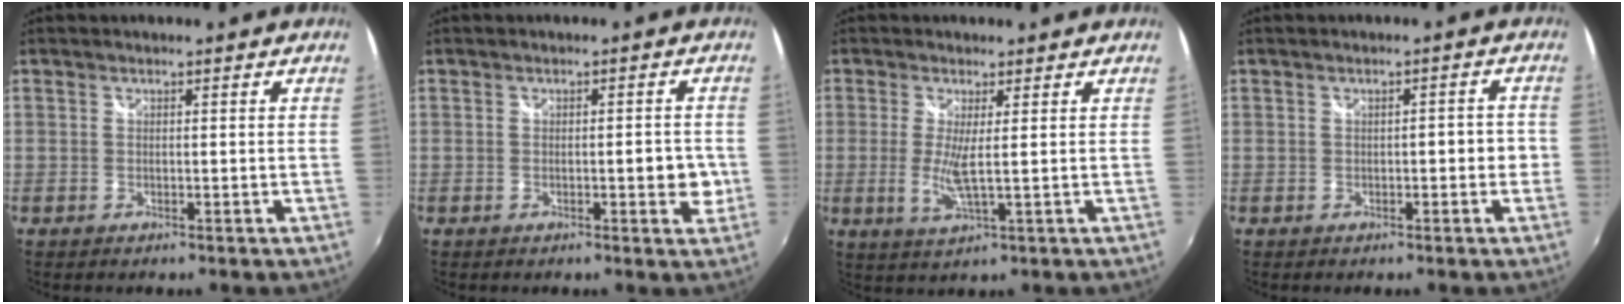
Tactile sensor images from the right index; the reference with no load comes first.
{"total": 3.4, "force": [-0.5, 1.5, 3.0], "torque": [-0.036, 0.004, -0.002]}
{"total": 4.5, "force": [0.3, 0.2, 4.5], "torque": [-0.098, -0.008, 0.002]}
{"total": 2.6, "force": [-0.9, 1.3, 2.1], "torque": [-0.027, 0.009, -0.011]}